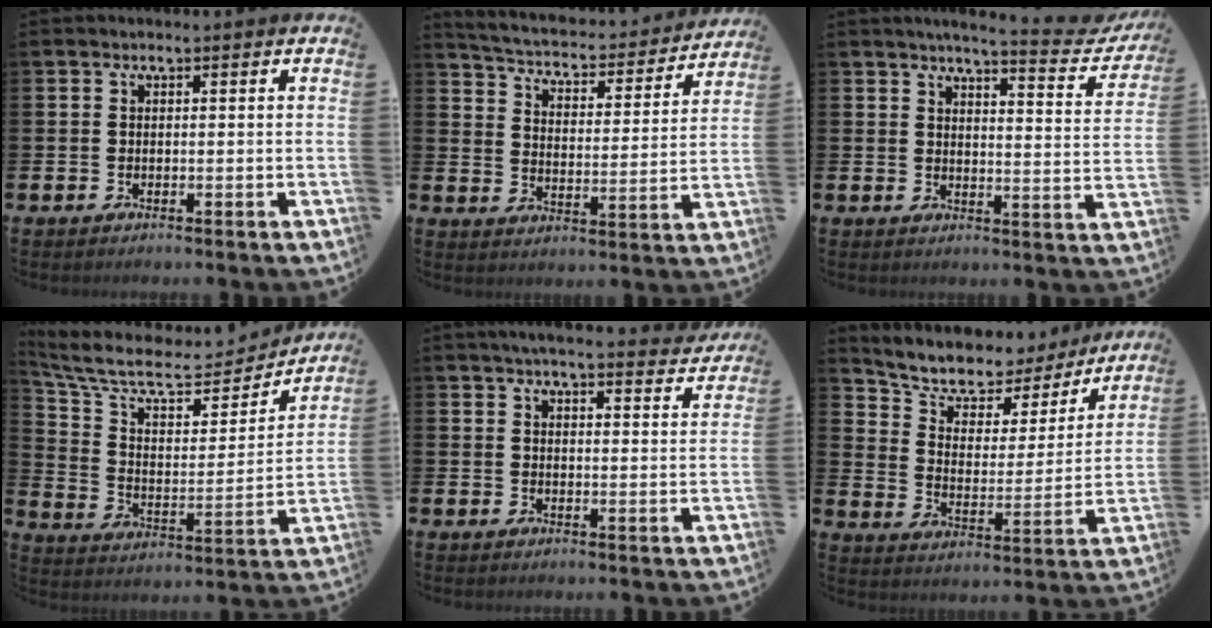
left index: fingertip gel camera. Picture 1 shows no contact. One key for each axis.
{"total": 4.6, "fx": 4.3, "fy": 1.1, "fz": 1.3, "tx": -0.051, "ty": -0.040, "tz": 0.064}
{"total": 4.6, "fx": 4.3, "fy": 0.0, "fz": 1.8, "tx": -0.028, "ty": -0.038, "tz": 0.064}
{"total": 8.7, "fx": 7.3, "fy": 3.4, "fz": 3.4, "tx": -0.096, "ty": -0.054, "tz": 0.120}
{"total": 4.8, "fx": 4.6, "fy": 0.1, "fz": 1.4, "tx": -0.024, "ty": -0.029, "tz": 0.079}
{"total": 7.9, "fx": 6.7, "fy": 3.6, "fz": 1.8, "tx": -0.070, "ty": -0.049, "tz": 0.116}